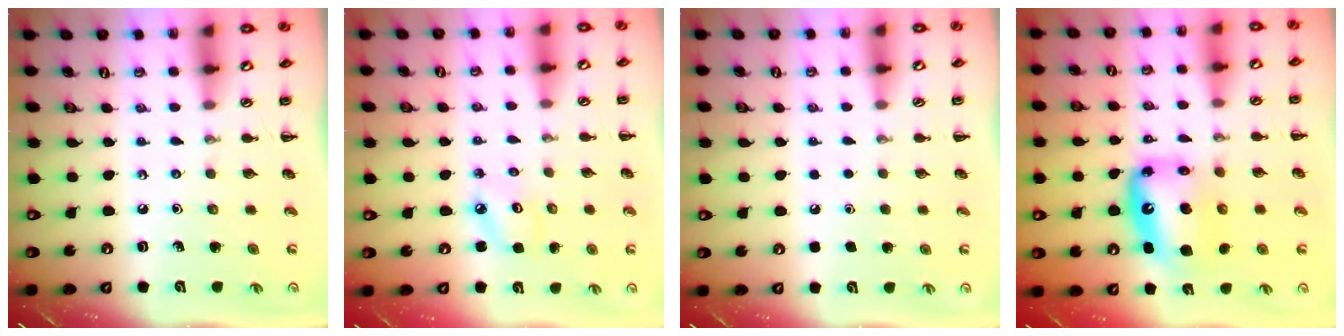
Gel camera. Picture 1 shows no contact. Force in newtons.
{"total": 3.8, "press": 3.7, "slide": 0.5}
{"total": 2.3, "press": 2.3, "slide": 0.1}
{"total": 11.3, "press": 10.9, "slide": 3.1}